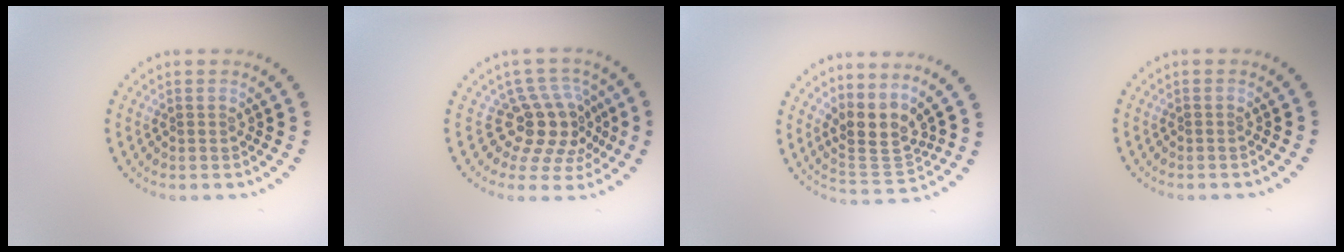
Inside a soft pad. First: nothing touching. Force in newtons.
{"total": 4.6, "press": 3.5, "slide": 3.0}
{"total": 3.5, "press": 2.6, "slide": 2.3}
{"total": 0.0}